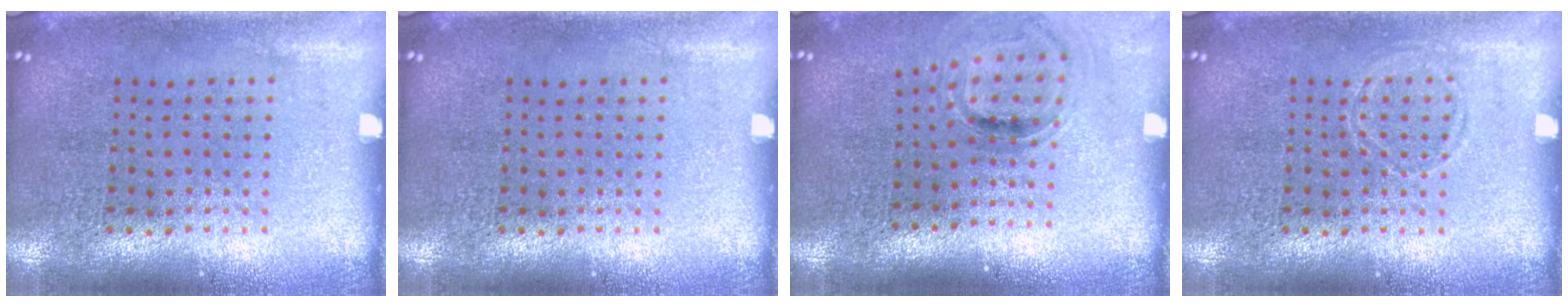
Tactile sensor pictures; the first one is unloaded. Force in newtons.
{"total": 0.0}
{"total": 1.0, "press": 0.9, "slide": 0.4}
{"total": 0.8, "press": 0.7, "slide": 0.2}